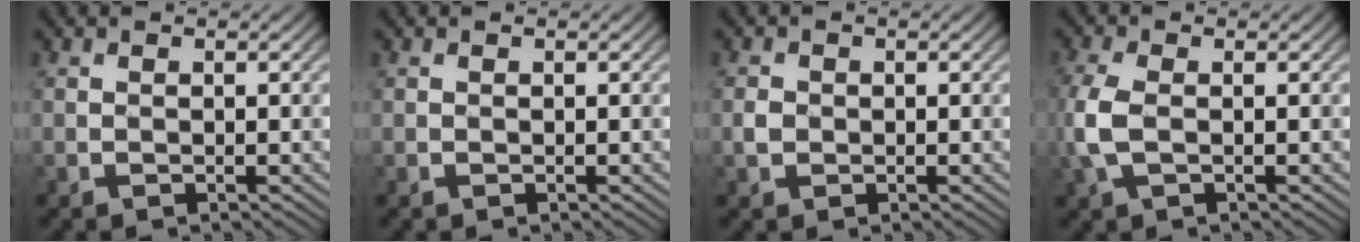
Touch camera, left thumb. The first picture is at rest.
{"total": 0.0}
{"total": 1.6, "force": [-0.5, 1.4, 0.6], "torque": [-0.026, 0.001, -0.012]}
{"total": 5.1, "force": [-0.9, 3.0, 4.0], "torque": [-0.122, 0.004, -0.021]}